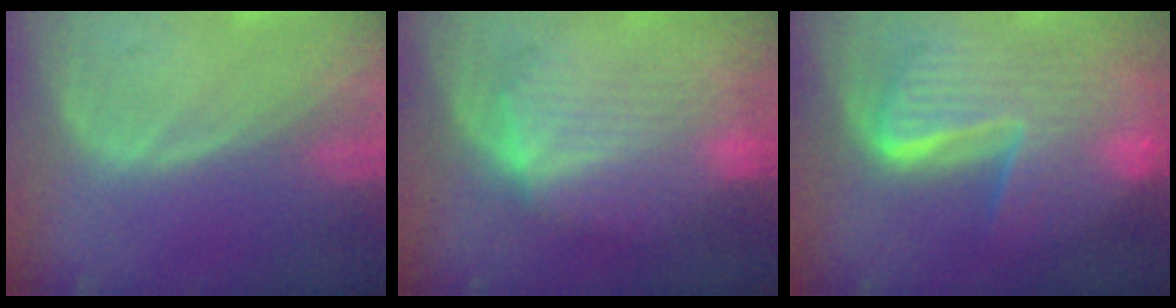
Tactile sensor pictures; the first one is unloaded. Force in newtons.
{"total": 7.4, "press": 7.4, "slide": 0.2}
{"total": 10.5, "press": 10.4, "slide": 0.9}